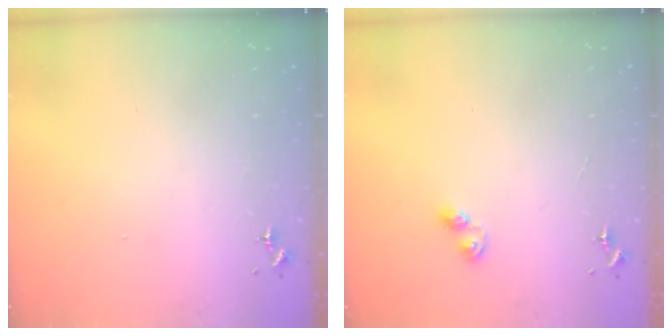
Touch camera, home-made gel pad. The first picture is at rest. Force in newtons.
{"total": 4.8, "press": 4.6, "slide": 1.2}